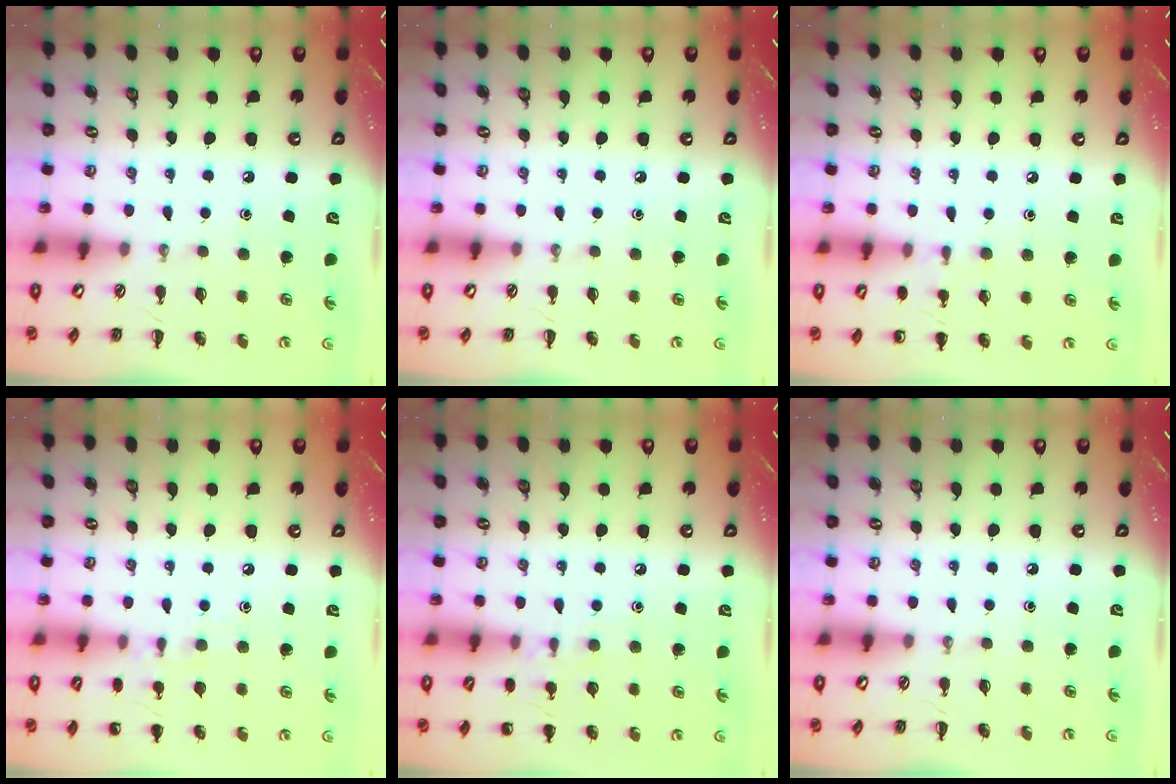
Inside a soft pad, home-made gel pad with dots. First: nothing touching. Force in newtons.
{"total": 0.0}
{"total": 5.6, "press": 5.3, "slide": 1.7}
{"total": 7.5, "press": 7.2, "slide": 2.0}
{"total": 7.6, "press": 7.3, "slide": 2.1}
{"total": 0.0}